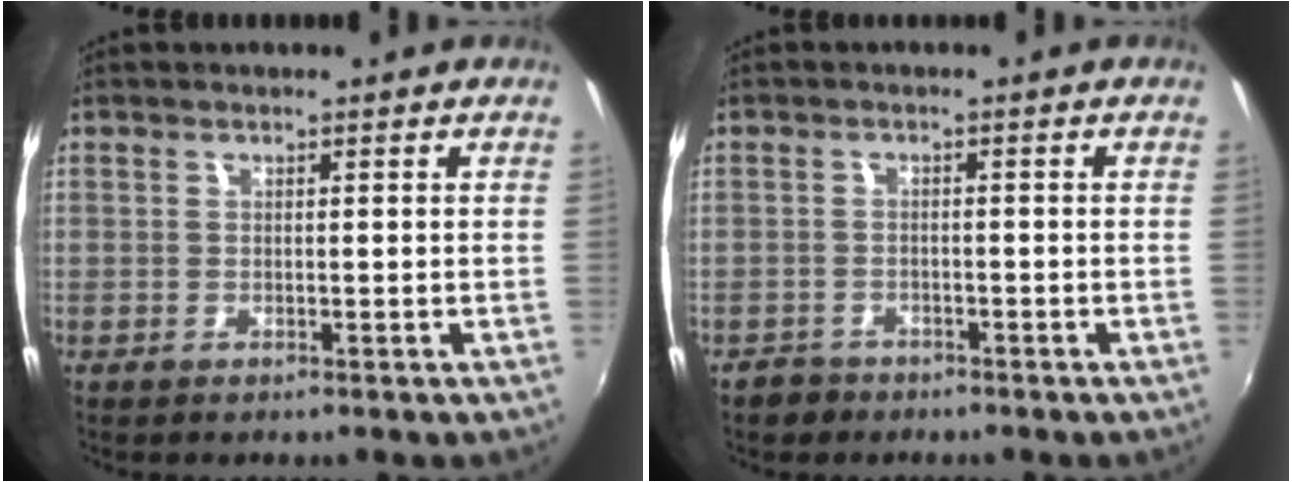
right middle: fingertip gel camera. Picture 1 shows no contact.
{"total": 2.9, "force": [-2.2, 1.8, 0.4], "torque": [-0.019, 0.002, -0.037]}